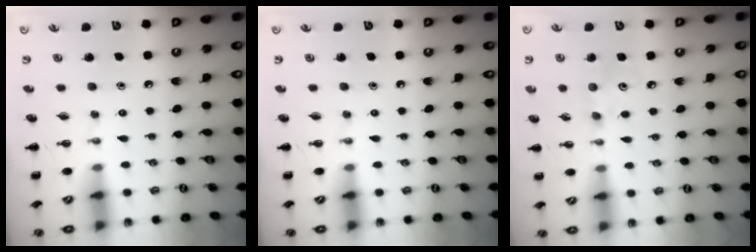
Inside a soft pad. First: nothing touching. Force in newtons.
{"total": 0.0}
{"total": 3.4, "press": 3.3, "slide": 0.9}